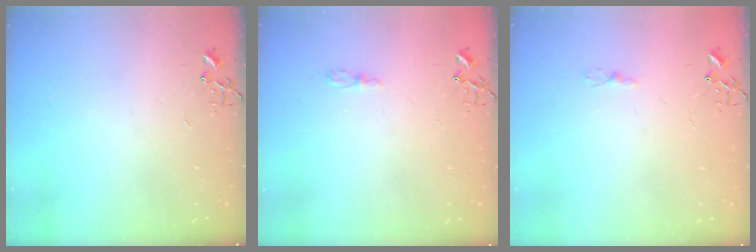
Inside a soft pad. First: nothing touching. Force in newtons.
{"total": 3.5, "press": 3.5, "slide": 0.5}
{"total": 3.1, "press": 3.1, "slide": 0.3}